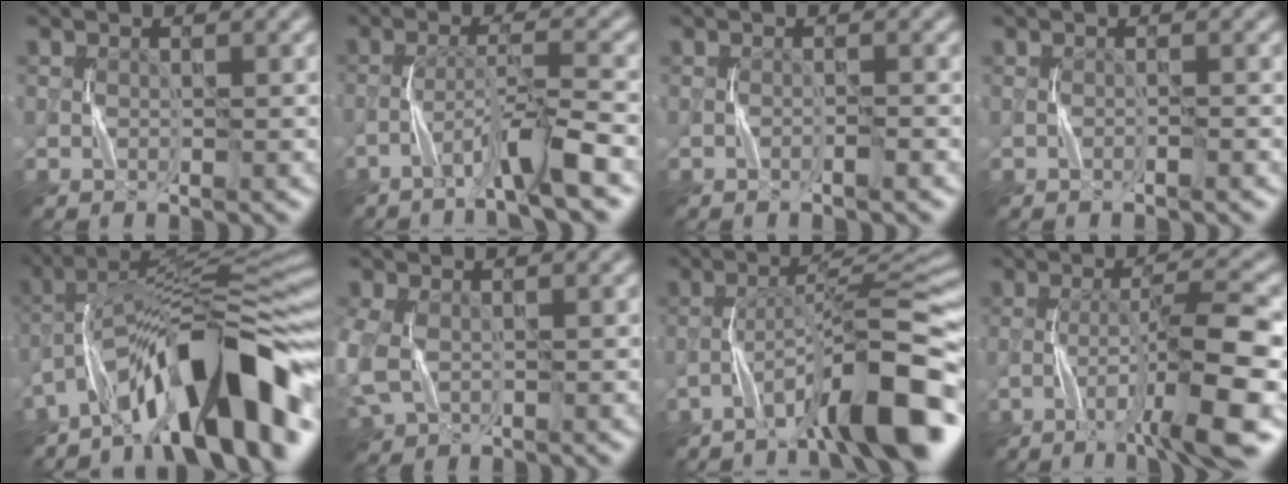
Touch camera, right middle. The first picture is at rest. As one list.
[{"total": 4.7, "force": [-3.0, 0.1, 3.5], "torque": [-0.061, 0.013, -0.062]}, {"total": 0.9, "force": [-0.6, 0.1, 0.7], "torque": [-0.013, 0.007, -0.014]}, {"total": 0.6, "force": [-0.4, 0.1, 0.5], "torque": [-0.007, 0.006, -0.010]}, {"total": 12.9, "force": [-7.0, 3.5, 10.3], "torque": [-0.150, 0.038, -0.115]}, {"total": 4.2, "force": [-0.2, 3.1, 2.8], "torque": [-0.091, -0.006, -0.007]}, {"total": 9.9, "force": [-6.0, 1.4, 7.8], "torque": [-0.113, 0.026, -0.096]}, {"total": 9.1, "force": [-4.1, 1.3, 8.1], "torque": [-0.123, 0.012, -0.068]}]